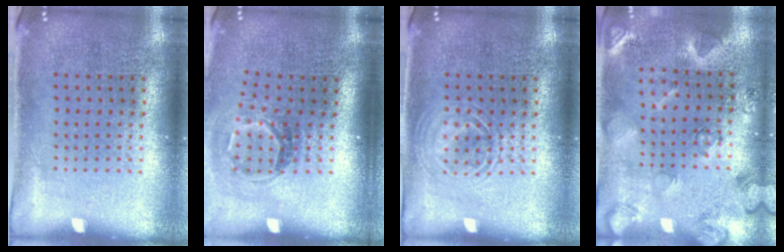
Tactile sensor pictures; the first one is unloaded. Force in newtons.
{"total": 1.8, "press": 1.2, "slide": 1.4}
{"total": 2.0, "press": 1.9, "slide": 0.3}
{"total": 2.2, "press": 2.2, "slide": 0.4}